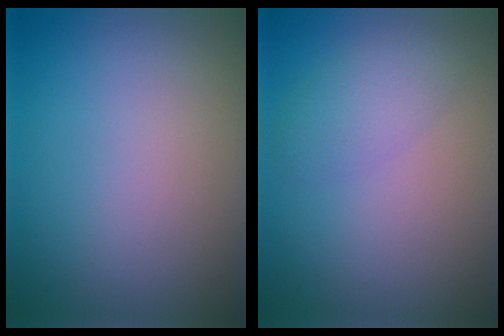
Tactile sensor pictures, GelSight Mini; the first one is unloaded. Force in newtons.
{"total": 2.0, "press": 2.0, "slide": 0.2}